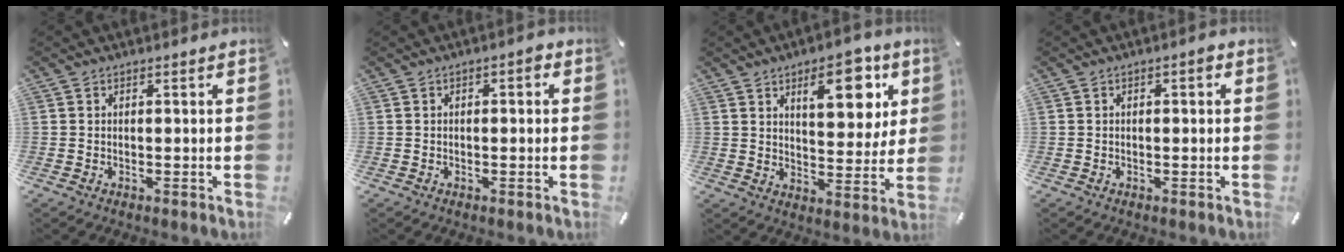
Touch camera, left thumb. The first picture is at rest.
{"total": 1.9, "force": [-0.3, 1.0, 1.6], "torque": [-0.030, 0.009, -0.009]}
{"total": 13.7, "force": [6.6, 6.9, 9.9], "torque": [-0.116, -0.027, 0.104]}
{"total": 1.7, "force": [0.0, 0.7, 1.5], "torque": [-0.022, 0.003, -0.003]}